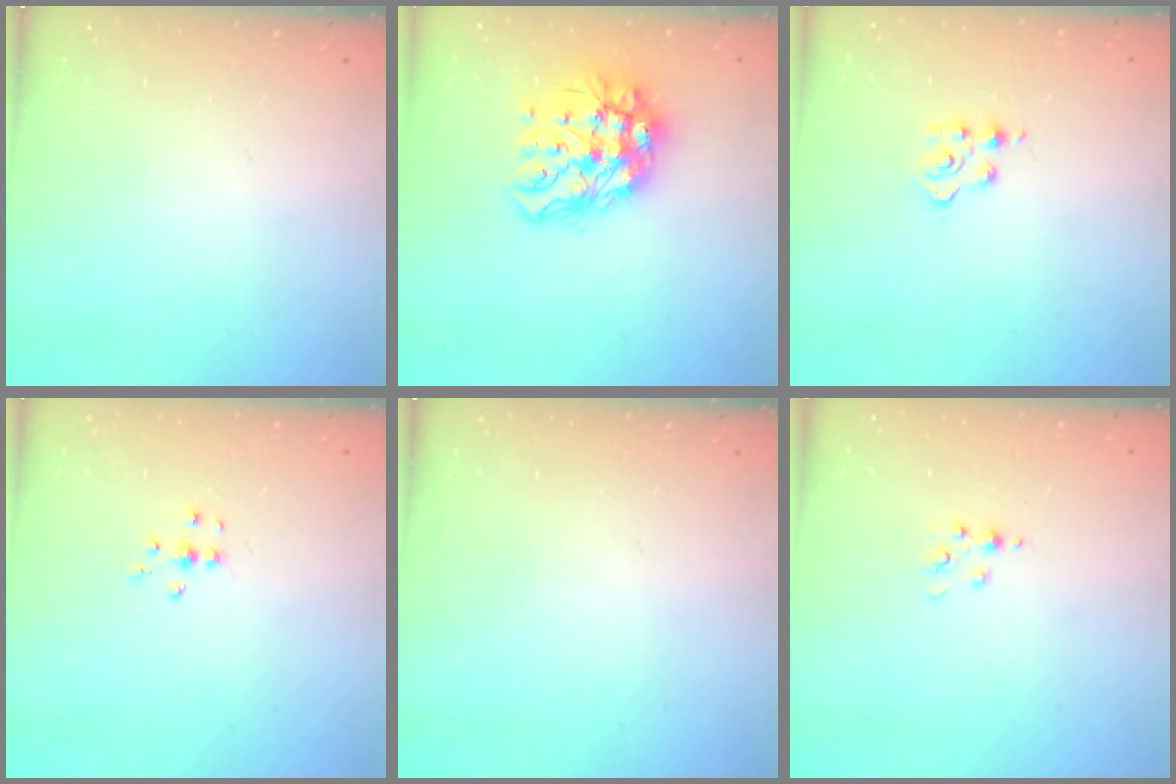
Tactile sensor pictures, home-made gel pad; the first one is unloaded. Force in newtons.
{"total": 16.2, "press": 16.1, "slide": 1.5}
{"total": 3.9, "press": 3.8, "slide": 0.5}
{"total": 5.4, "press": 5.3, "slide": 0.7}
{"total": 0.0}
{"total": 4.1, "press": 4.1, "slide": 0.5}